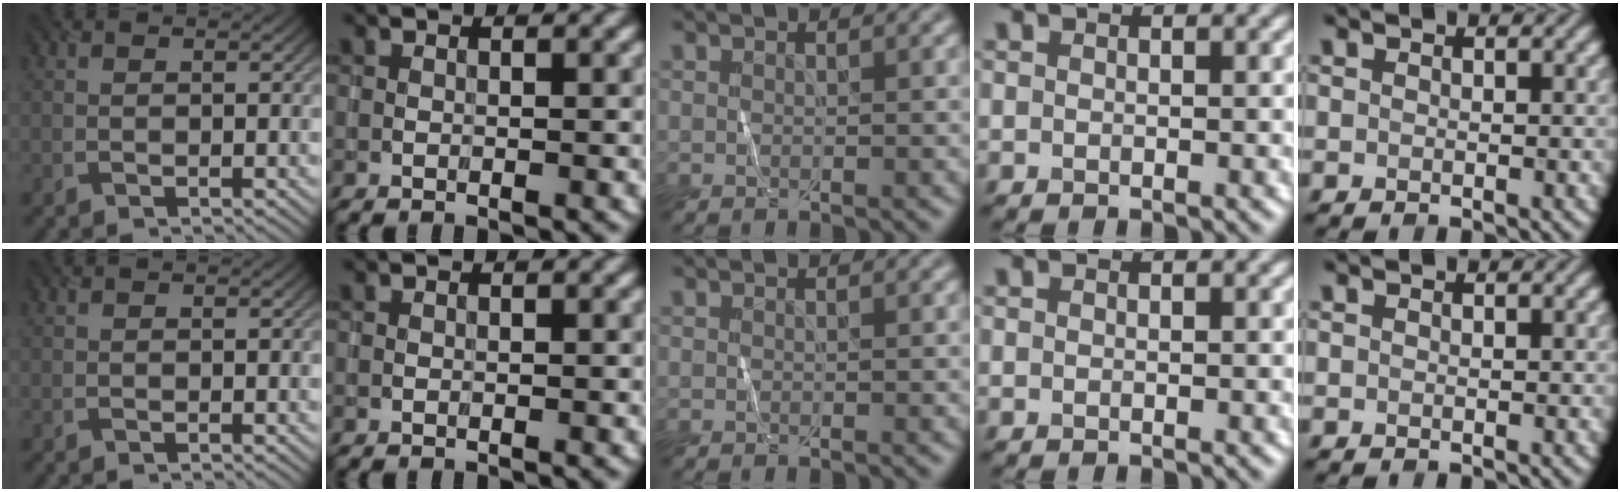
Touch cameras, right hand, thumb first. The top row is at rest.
{}